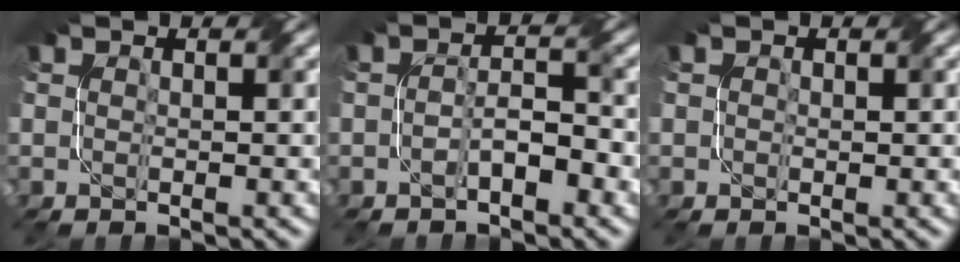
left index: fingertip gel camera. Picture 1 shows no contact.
{"total": 2.6, "force": [-1.3, 1.0, 2.0], "torque": [-0.036, 0.009, -0.024]}
{"total": 0.5, "force": [0.1, 0.4, 0.3], "torque": [-0.002, 0.000, 0.001]}